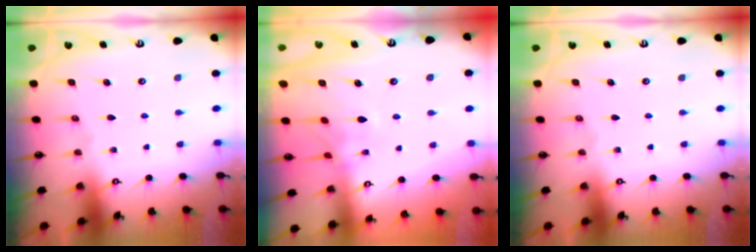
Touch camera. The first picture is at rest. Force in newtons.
{"total": 1.6, "press": 1.3, "slide": 0.9}
{"total": 0.0}